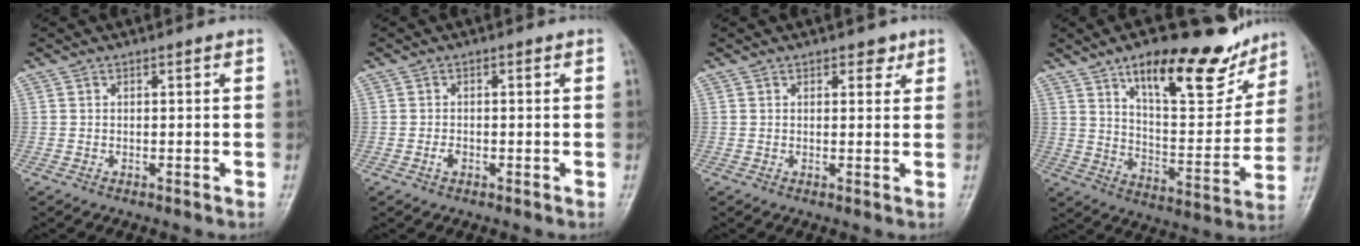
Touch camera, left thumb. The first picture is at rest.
{"total": 1.4, "force": [-0.6, 0.9, 0.9], "torque": [-0.015, 0.002, -0.013]}
{"total": 2.4, "force": [1.5, 1.4, 1.2], "torque": [0.000, -0.006, 0.018]}
{"total": 20.7, "force": [13.4, 7.6, 13.9], "torque": [-0.154, -0.069, 0.211]}